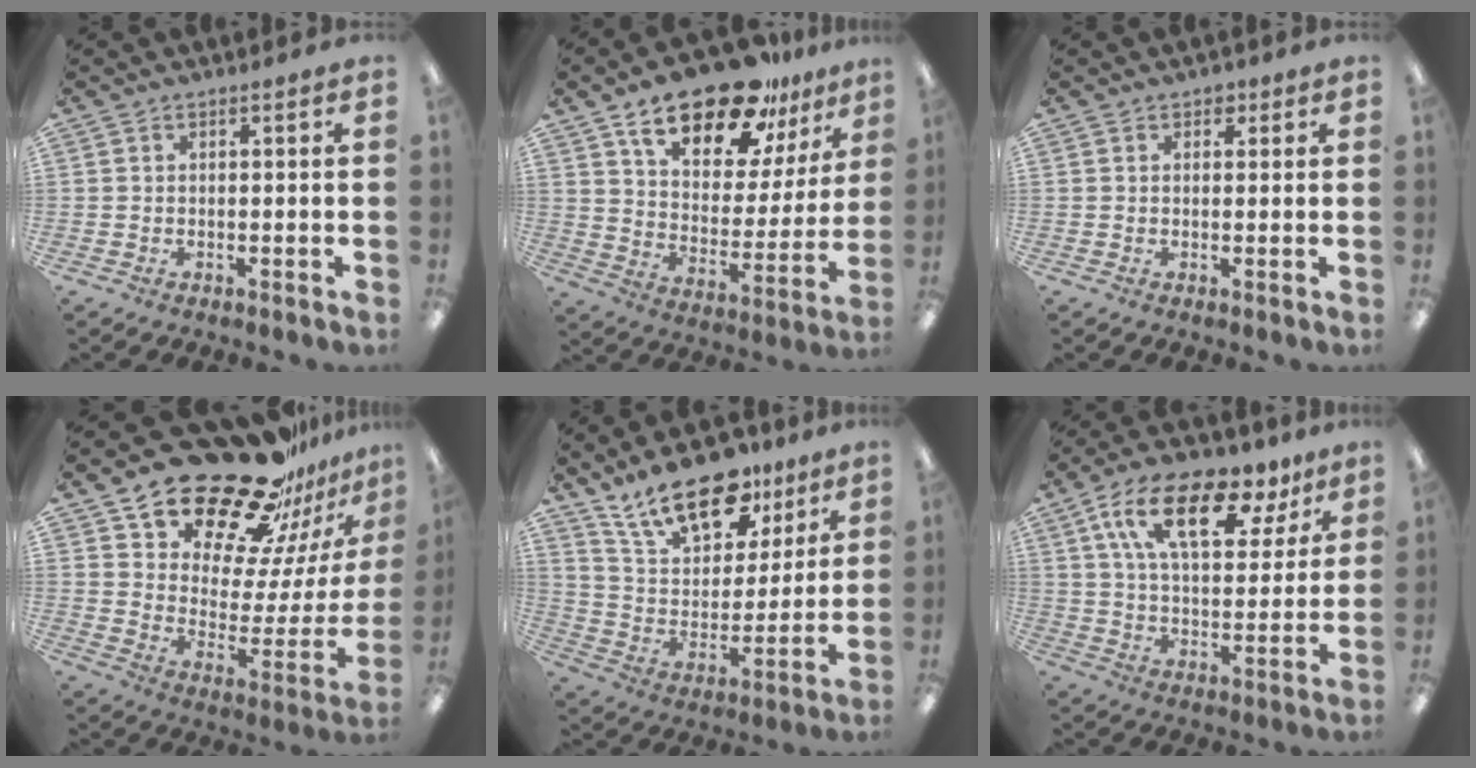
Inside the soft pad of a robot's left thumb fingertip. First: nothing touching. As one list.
[{"total": 20.6, "force": [15.1, 8.6, 10.9], "torque": [-0.172, -0.092, 0.258]}, {"total": 1.8, "force": [1.0, 1.4, 0.7], "torque": [0.002, -0.004, 0.015]}, {"total": 25.6, "force": [21.0, 10.7, 9.9], "torque": [-0.149, -0.154, 0.374]}, {"total": 19.2, "force": [13.4, 9.3, 10.0], "torque": [-0.169, -0.073, 0.237]}, {"total": 19.7, "force": [10.7, 9.3, 13.6], "torque": [-0.227, -0.034, 0.181]}]